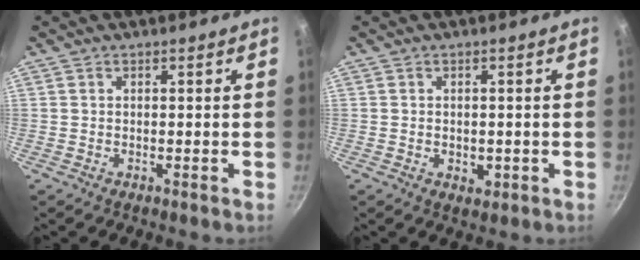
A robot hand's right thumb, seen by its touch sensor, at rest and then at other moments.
{"total": 2.6, "force": [-0.5, 1.8, 1.8], "torque": [-0.024, -0.005, -0.005]}